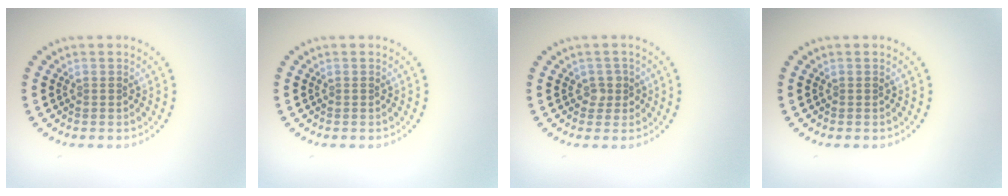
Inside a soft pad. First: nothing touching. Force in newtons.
{"total": 0.0}
{"total": 1.3, "press": 1.1, "slide": 0.6}
{"total": 0.0}